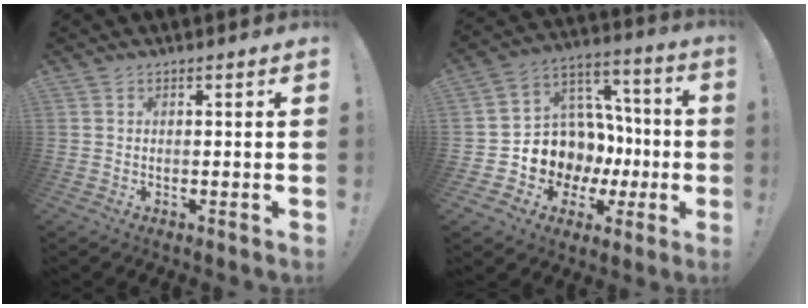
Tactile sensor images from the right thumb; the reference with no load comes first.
{"total": 12.3, "force": [-1.1, 11.5, 4.4], "torque": [-0.051, -0.011, 0.013]}